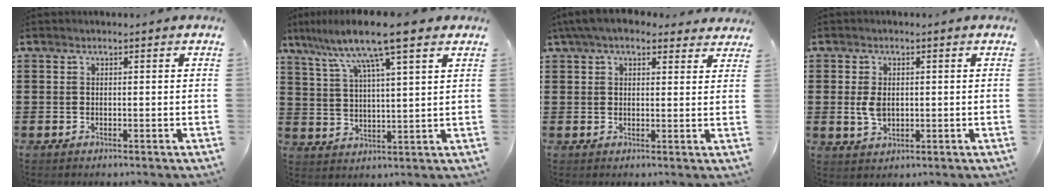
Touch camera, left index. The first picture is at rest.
{"total": 10.6, "force": [7.6, 0.6, 7.3], "torque": [-0.162, -0.020, 0.128]}
{"total": 5.2, "force": [4.3, 1.5, 2.6], "torque": [-0.063, -0.004, 0.078]}
{"total": 3.4, "force": [0.1, 2.2, 2.6], "torque": [-0.068, 0.000, -0.003]}